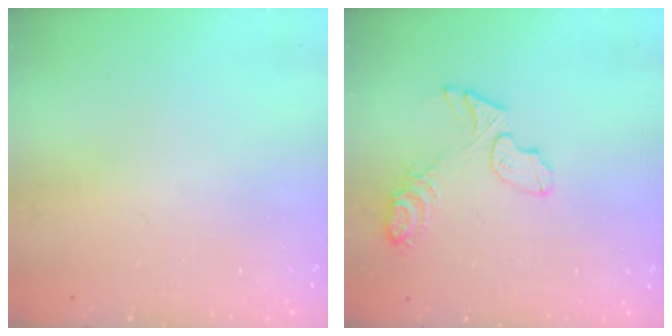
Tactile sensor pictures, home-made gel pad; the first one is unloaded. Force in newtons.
{"total": 8.7, "press": 8.6, "slide": 0.8}